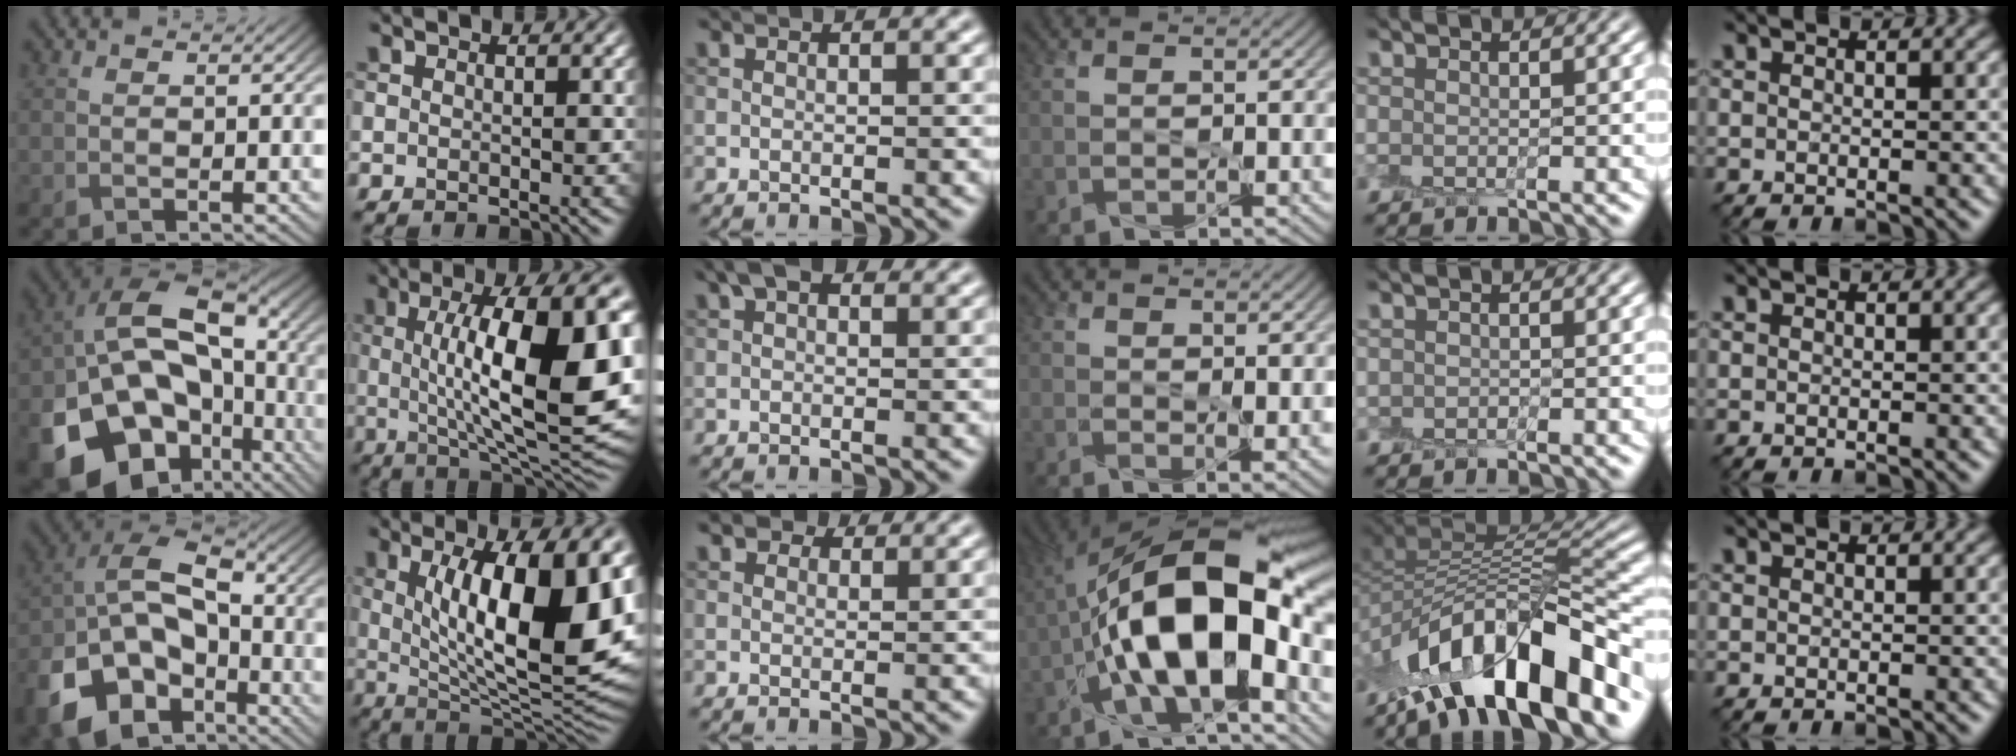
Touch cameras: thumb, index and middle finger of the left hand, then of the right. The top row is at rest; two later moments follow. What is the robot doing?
{"motion": "peel", "object": "plastic screen protector"}